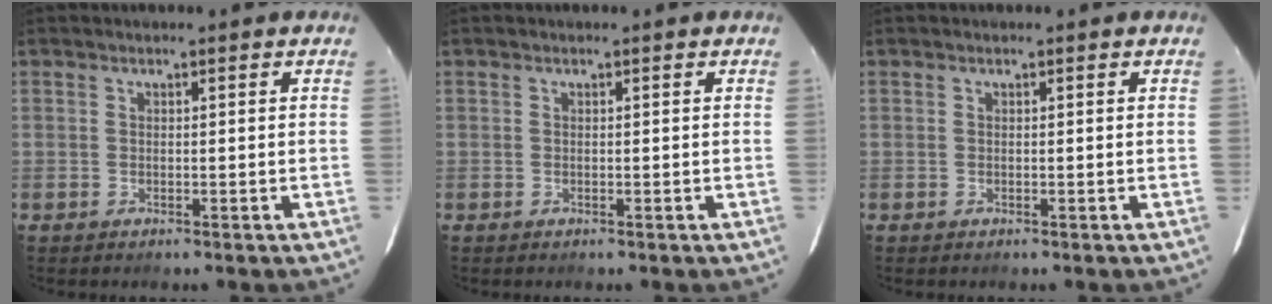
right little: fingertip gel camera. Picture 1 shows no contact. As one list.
[{"total": 0.0}, {"total": 0.0}]